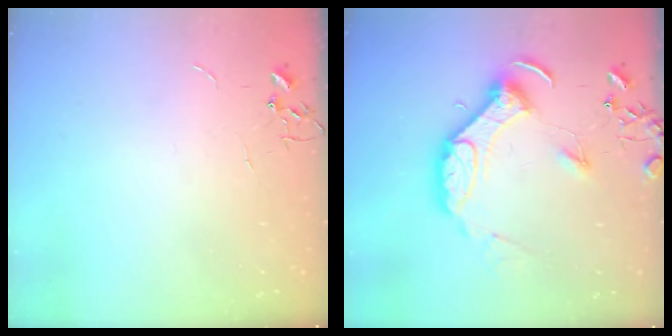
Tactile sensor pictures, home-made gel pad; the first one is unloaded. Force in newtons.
{"total": 14.3, "press": 14.2, "slide": 2.0}